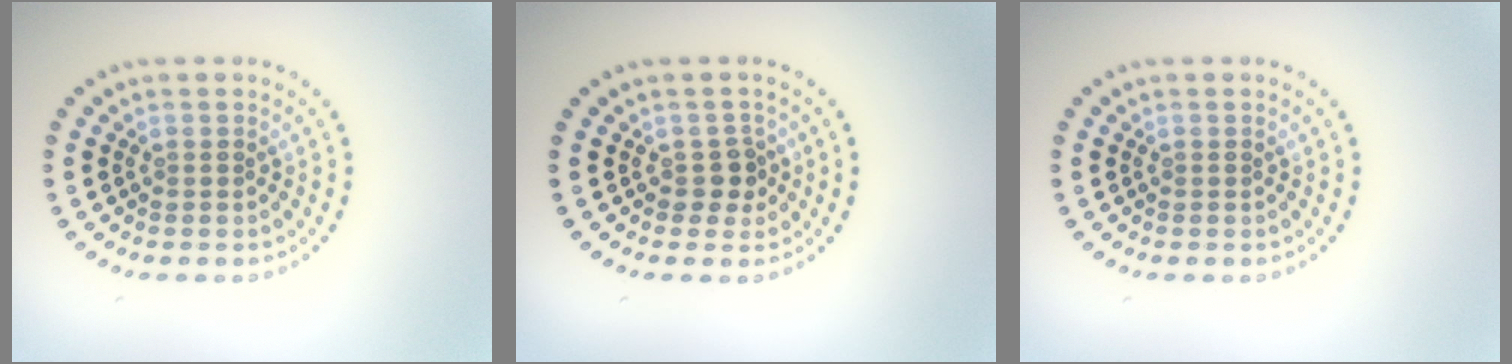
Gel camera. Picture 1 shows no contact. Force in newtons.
{"total": 1.8, "press": 1.6, "slide": 0.9}
{"total": 0.0}